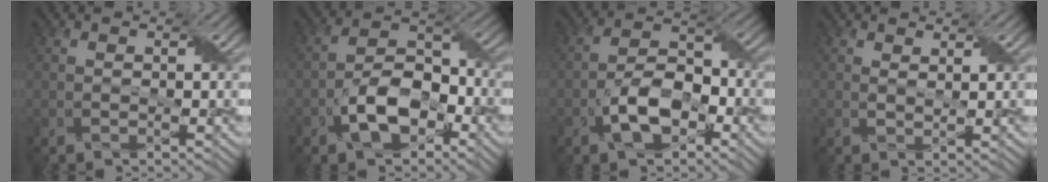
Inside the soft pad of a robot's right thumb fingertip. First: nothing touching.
{"total": 7.9, "force": [-3.8, 4.4, 5.4], "torque": [-0.095, 0.007, -0.075]}
{"total": 7.1, "force": [-3.4, 3.9, 4.9], "torque": [-0.084, 0.007, -0.066]}
{"total": 1.0, "force": [1.0, 0.0, -0.3], "torque": [-0.001, -0.006, 0.018]}